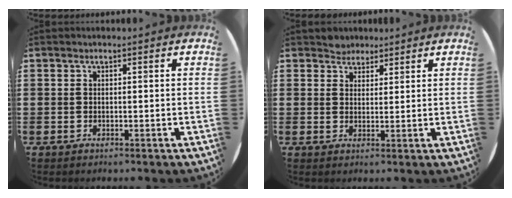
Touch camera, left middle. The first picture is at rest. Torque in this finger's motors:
{"motor_torque": [0.28, -0.25, -0.01, 0.02]}